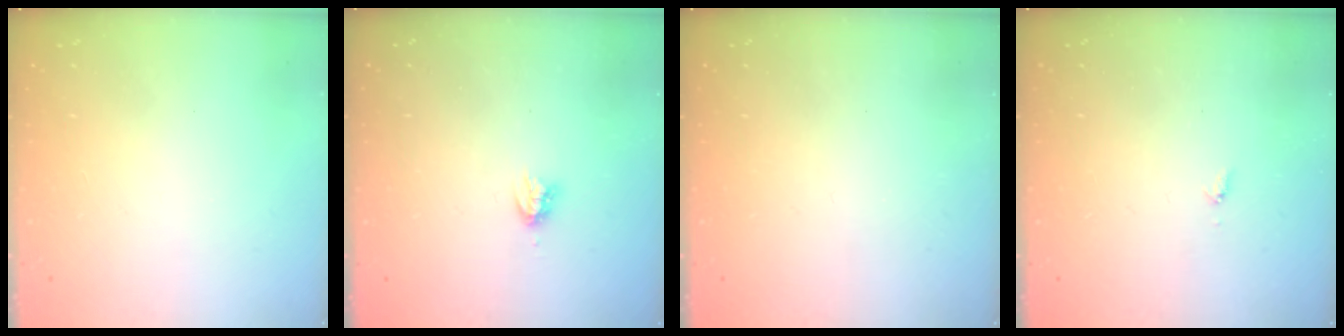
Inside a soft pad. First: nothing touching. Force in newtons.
{"total": 4.0, "press": 4.0, "slide": 0.4}
{"total": 0.0}
{"total": 3.5, "press": 3.5, "slide": 0.5}